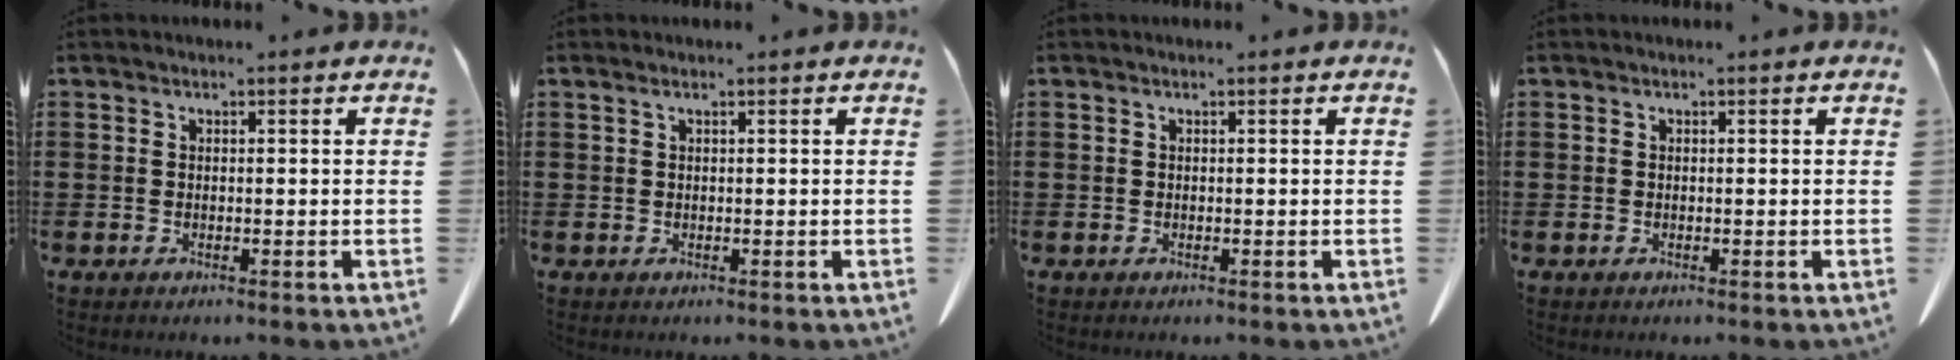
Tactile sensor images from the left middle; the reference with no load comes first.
{"total": 0.5, "force": [0.3, 0.0, 0.4], "torque": [-0.008, 0.000, 0.006]}
{"total": 0.0}
{"total": 0.0}